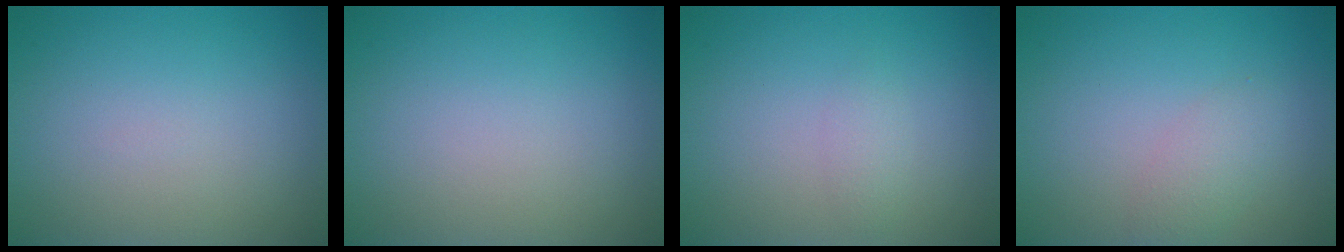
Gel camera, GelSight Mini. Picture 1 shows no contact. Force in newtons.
{"total": 0.0}
{"total": 1.0, "press": 1.0, "slide": 0.0}
{"total": 1.7, "press": 1.7, "slide": 0.1}